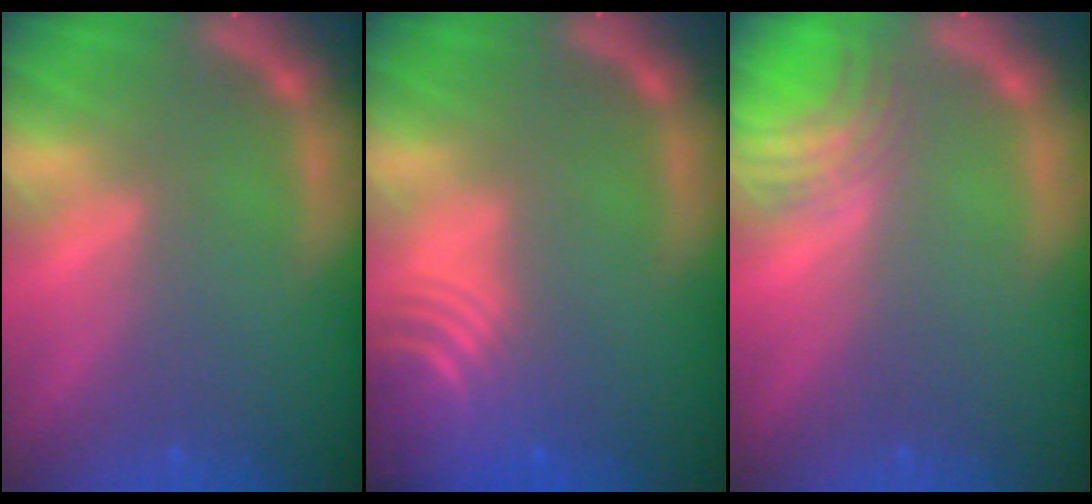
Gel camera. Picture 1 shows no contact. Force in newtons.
{"total": 9.1}
{"total": 3.9}